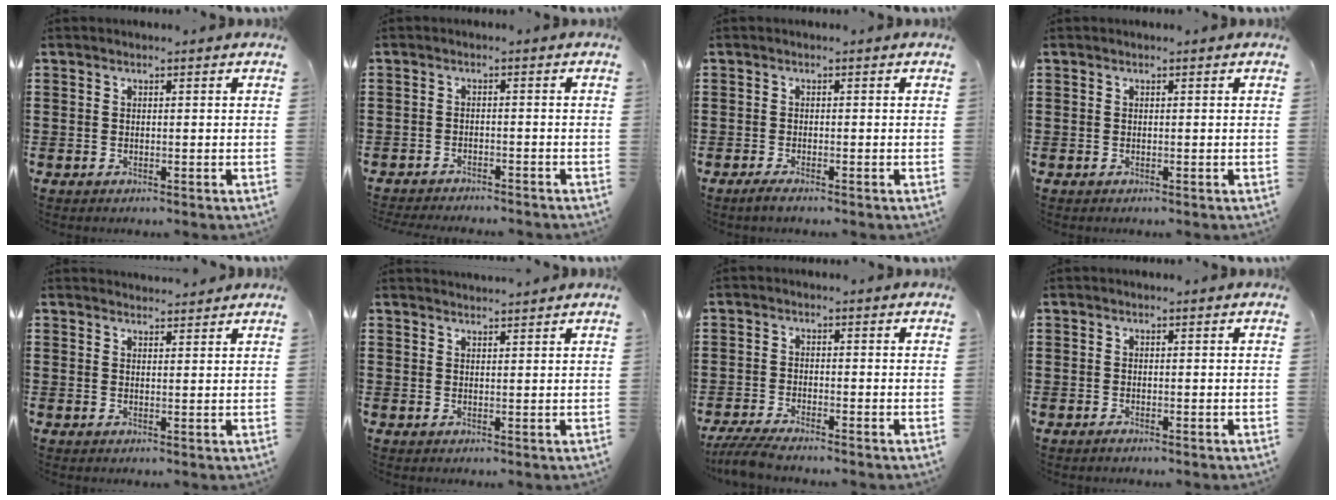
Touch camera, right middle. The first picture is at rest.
{"total": 2.0, "force": [-2.0, 0.0, 0.0], "torque": [-0.003, 0.001, -0.042]}
{"total": 1.1, "force": [-0.8, 0.1, 0.8], "torque": [-0.014, -0.004, -0.014]}
{"total": 0.0}
{"total": 2.1, "force": [2.0, 0.0, -0.1], "torque": [0.005, -0.003, 0.039]}
{"total": 1.7, "force": [1.7, -0.2, 0.0], "torque": [-0.003, 0.001, 0.033]}
{"total": 3.4, "force": [-3.1, 0.0, 1.5], "torque": [-0.045, -0.013, -0.065]}
{"total": 0.0}